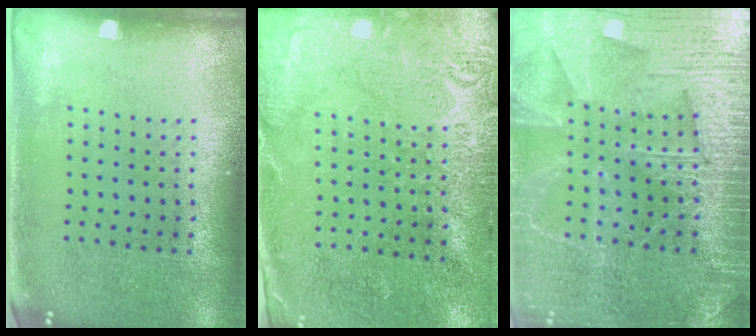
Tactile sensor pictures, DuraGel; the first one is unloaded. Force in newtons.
{"total": 2.8, "press": 2.7, "slide": 0.5}
{"total": 6.5, "press": 6.4, "slide": 0.9}